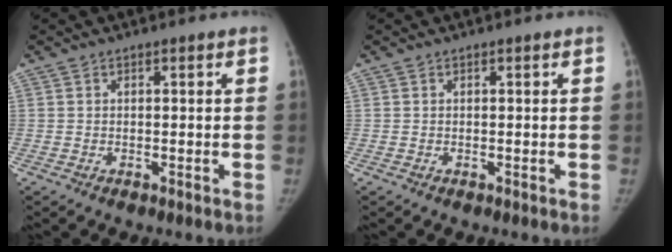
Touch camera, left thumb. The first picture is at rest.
{"total": 0.0}